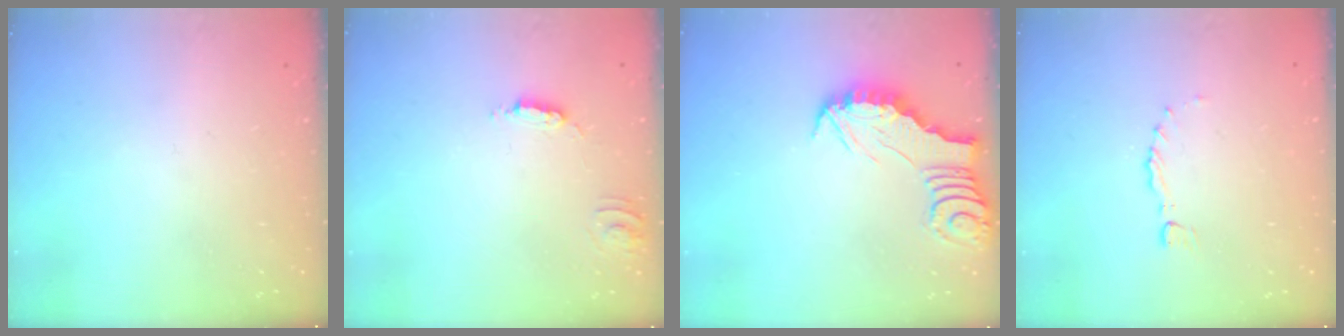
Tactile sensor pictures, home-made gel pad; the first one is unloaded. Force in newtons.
{"total": 2.5, "press": 2.5, "slide": 0.1}
{"total": 2.4, "press": 2.4, "slide": 0.2}
{"total": 0.0}